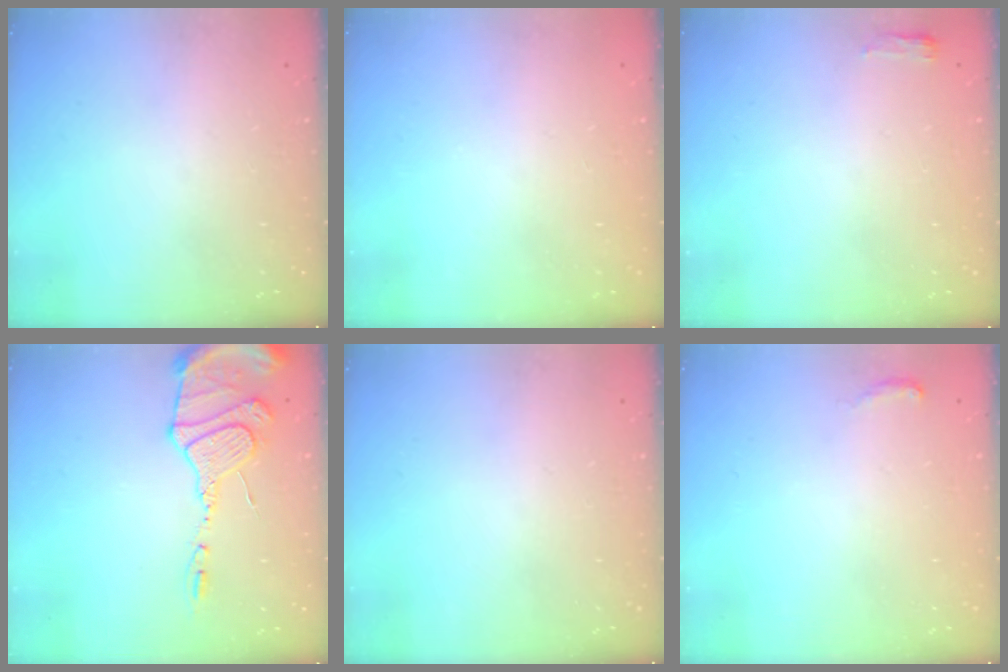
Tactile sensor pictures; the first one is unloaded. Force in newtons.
{"total": 0.0}
{"total": 2.7, "press": 2.6, "slide": 0.8}
{"total": 18.1, "press": 17.8, "slide": 3.3}
{"total": 0.0}
{"total": 3.6, "press": 3.3, "slide": 1.4}